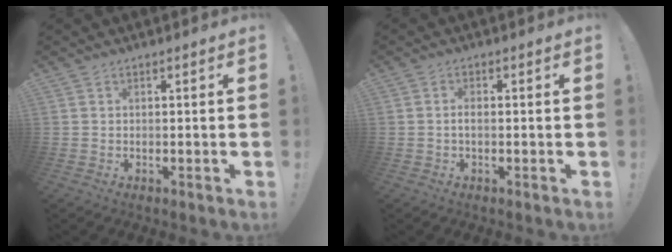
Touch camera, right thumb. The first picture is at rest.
{"total": 2.0, "force": [-0.6, 0.6, 1.8], "torque": [-0.036, 0.006, -0.010]}